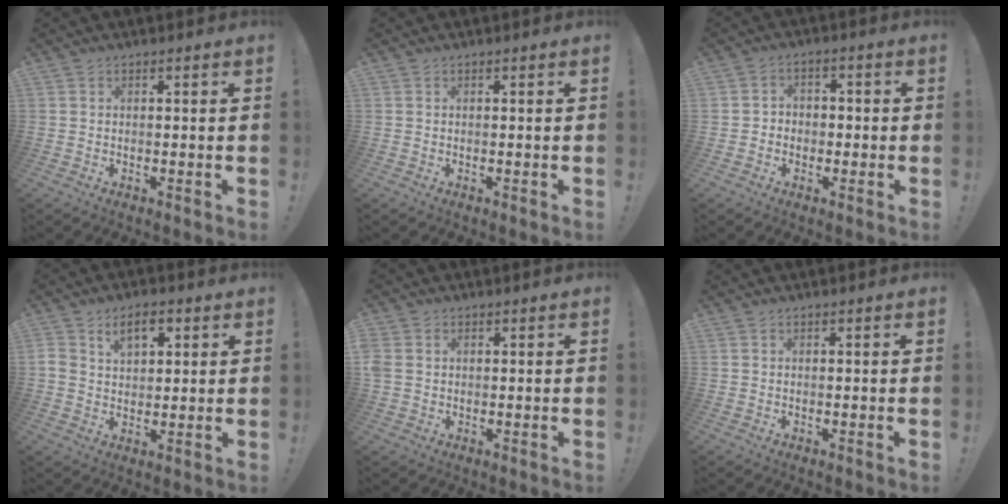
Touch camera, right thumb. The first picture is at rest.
{"total": 0.0}
{"total": 4.0, "force": [-1.8, 3.4, 1.3], "torque": [-0.015, 0.015, -0.033]}
{"total": 6.9, "force": [3.2, 4.2, 4.5], "torque": [-0.073, -0.001, 0.055]}
{"total": 3.1, "force": [0.6, 2.5, 1.7], "torque": [-0.042, 0.002, 0.013]}
{"total": 0.0}